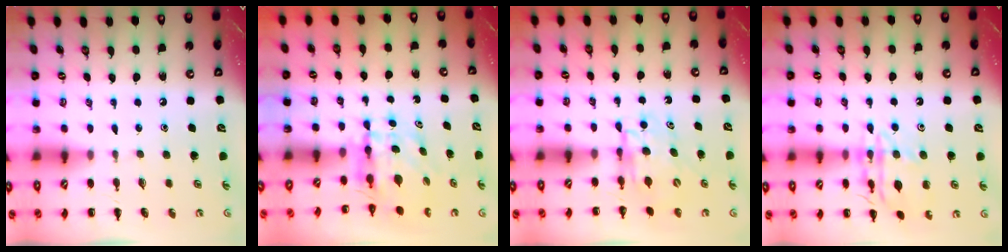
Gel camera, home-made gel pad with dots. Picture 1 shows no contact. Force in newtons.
{"total": 5.4, "press": 5.3, "slide": 0.9}
{"total": 5.3, "press": 5.3, "slide": 0.2}
{"total": 13.8, "press": 13.8, "slide": 1.0}